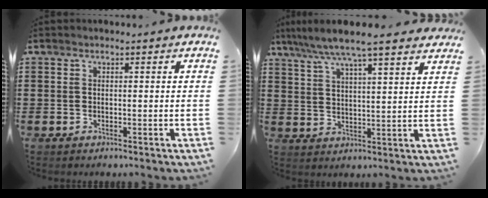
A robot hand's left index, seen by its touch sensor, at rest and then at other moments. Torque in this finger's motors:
{"motor_torque": [2.14, 0.00, 0.39, 0.21]}